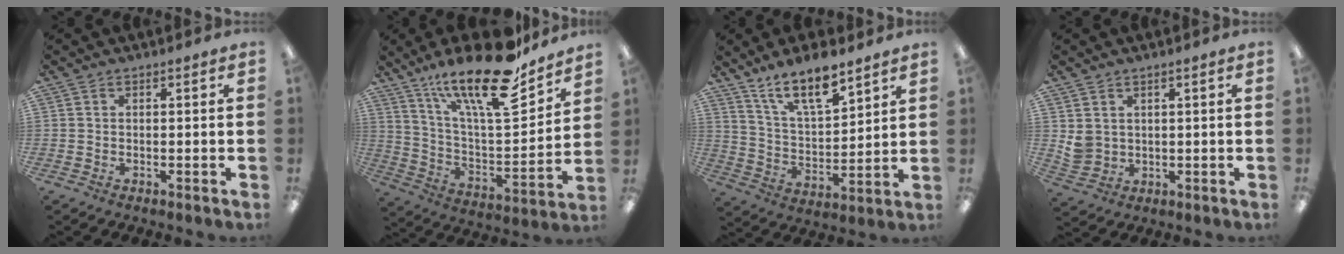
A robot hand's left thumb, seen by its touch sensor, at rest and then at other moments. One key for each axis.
{"total": 23.1, "fx": 16.8, "fy": 6.7, "fz": 14.5, "tx": -0.236, "ty": -0.116, "tz": 0.280}
{"total": 13.2, "fx": 10.7, "fy": 3.9, "fz": 6.8, "tx": -0.127, "ty": -0.062, "tz": 0.190}
{"total": 3.9, "fx": 2.2, "fy": 3.2, "fz": 0.8, "tx": -0.018, "ty": -0.009, "tz": 0.042}